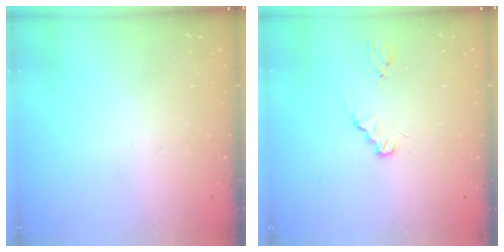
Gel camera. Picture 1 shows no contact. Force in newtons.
{"total": 1.2, "press": 1.2, "slide": 0.1}